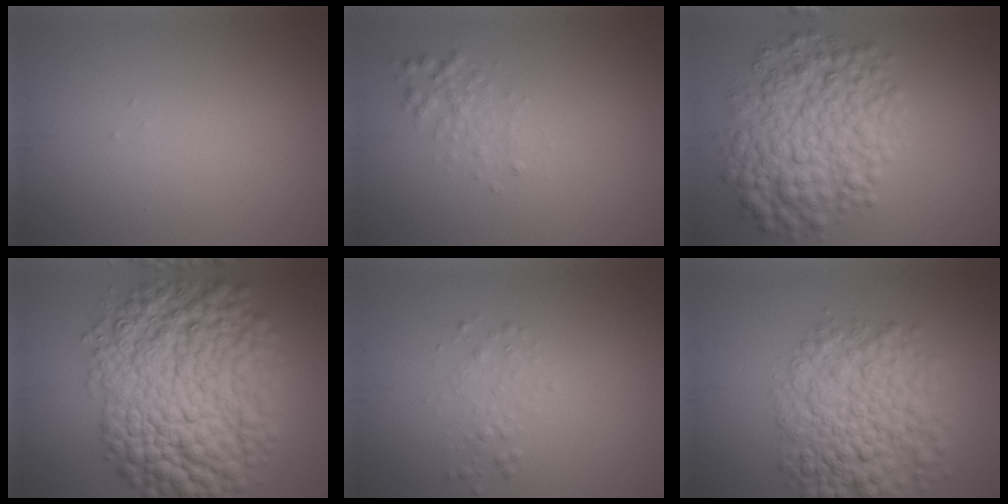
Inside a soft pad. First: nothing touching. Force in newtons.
{"total": 1.7, "press": 1.7, "slide": 0.0}
{"total": 7.8, "press": 7.8, "slide": 0.1}
{"total": 14.3, "press": 14.3, "slide": 0.3}
{"total": 1.3, "press": 1.3, "slide": 0.0}
{"total": 8.4, "press": 8.4, "slide": 0.2}